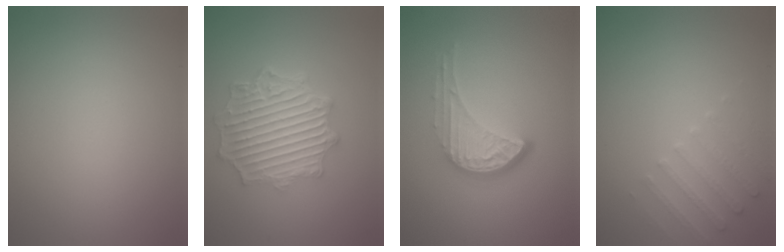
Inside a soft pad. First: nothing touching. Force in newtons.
{"total": 6.6, "press": 5.1, "slide": 4.1}
{"total": 4.6, "press": 3.3, "slide": 3.2}
{"total": 2.3, "press": 2.2, "slide": 0.6}